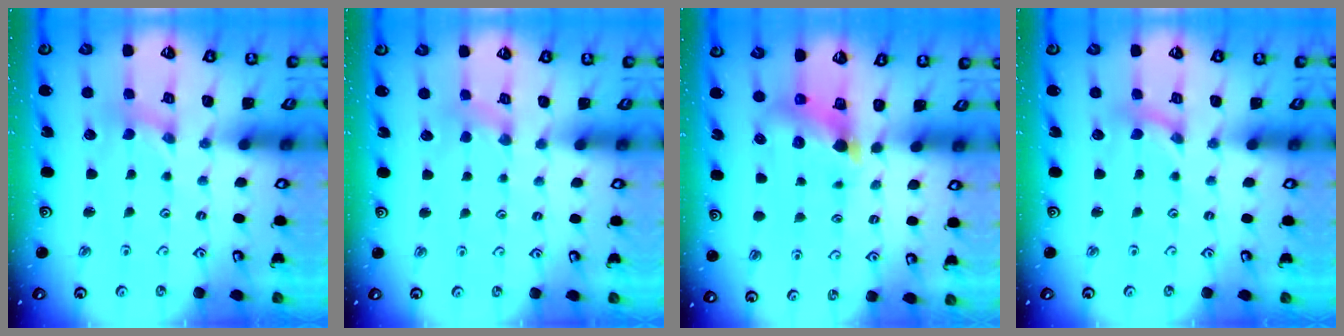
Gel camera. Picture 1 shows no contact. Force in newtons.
{"total": 1.9, "press": 1.9, "slide": 0.5}
{"total": 6.0, "press": 6.0, "slide": 0.4}
{"total": 0.0}